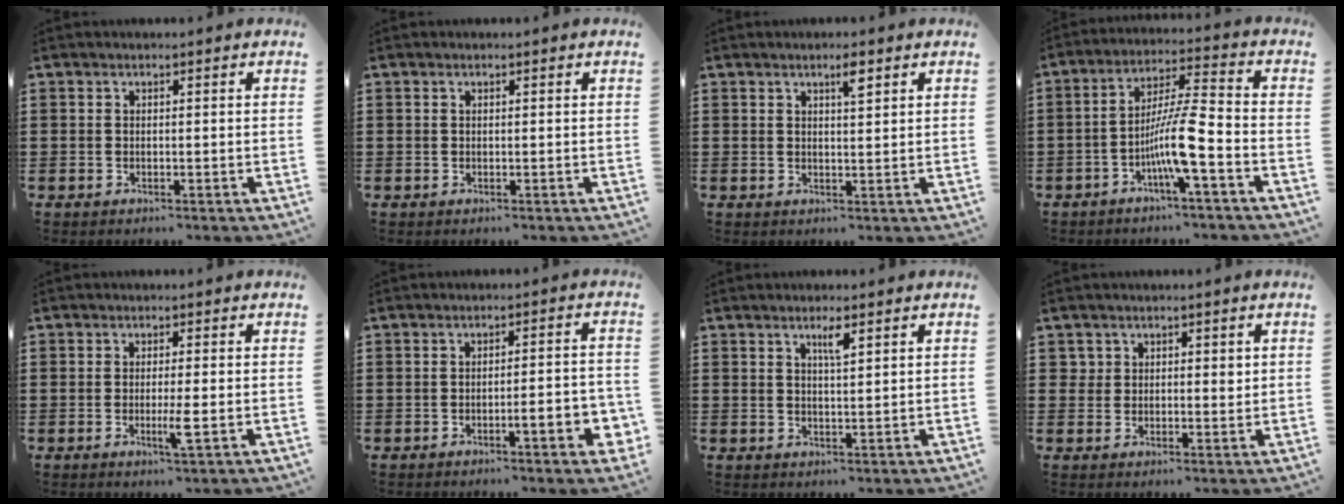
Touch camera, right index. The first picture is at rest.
{"total": 0.0}
{"total": 2.7, "force": [1.6, 0.5, 2.1], "torque": [-0.027, -0.003, 0.023]}
{"total": 9.1, "force": [-3.9, 0.7, 8.2], "torque": [-0.166, -0.005, -0.079]}
{"total": 3.3, "force": [-0.9, 0.0, 3.1], "torque": [-0.061, -0.010, -0.020]}
{"total": 5.5, "force": [-2.1, 1.0, 5.0], "torque": [-0.070, -0.007, -0.034]}
{"total": 2.6, "force": [1.4, 0.4, 2.1], "torque": [-0.037, -0.001, 0.021]}
{"total": 2.2, "force": [1.0, 1.8, 0.7], "torque": [-0.013, 0.006, 0.017]}